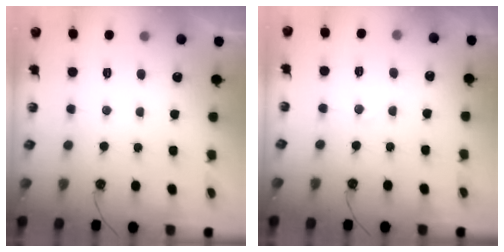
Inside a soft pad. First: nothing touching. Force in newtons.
{"total": 6.5, "press": 6.5, "slide": 0.8}